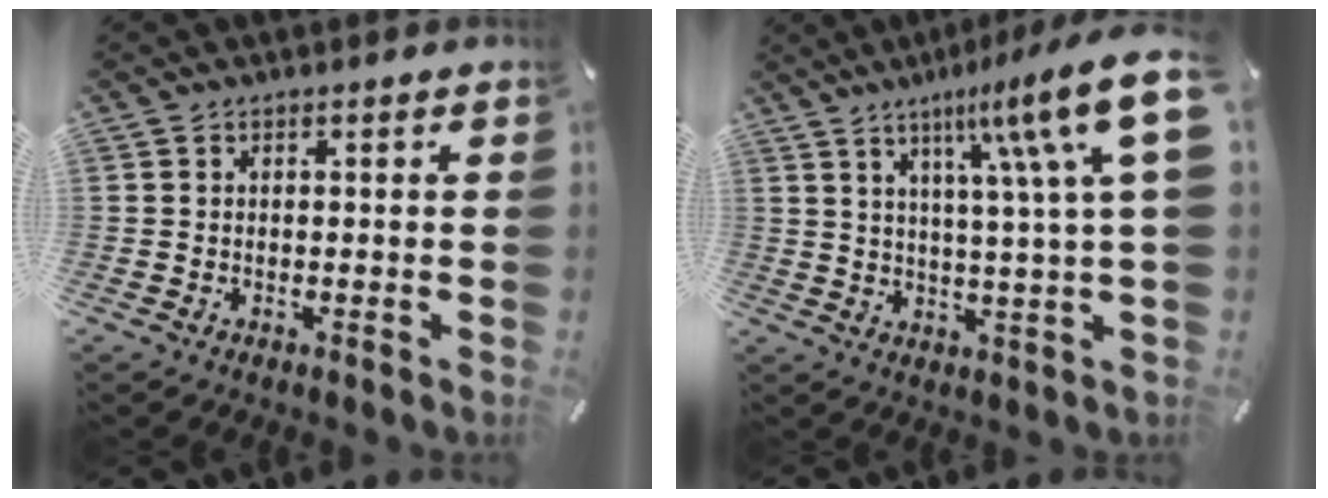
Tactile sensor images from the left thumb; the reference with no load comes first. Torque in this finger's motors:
{"motor_torque": [2.29, 2.29, 1.29, -1.31, 0.55]}